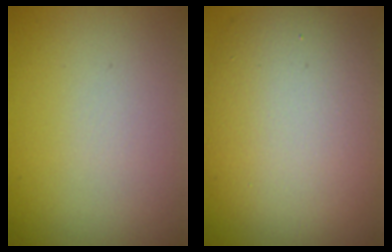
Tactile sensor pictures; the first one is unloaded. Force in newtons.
{"total": 10.5, "press": 10.5, "slide": 0.5}